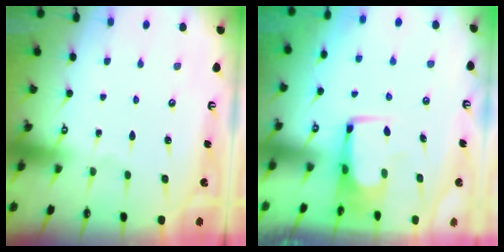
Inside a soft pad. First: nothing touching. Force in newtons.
{"total": 2.4, "press": 2.3, "slide": 0.5}